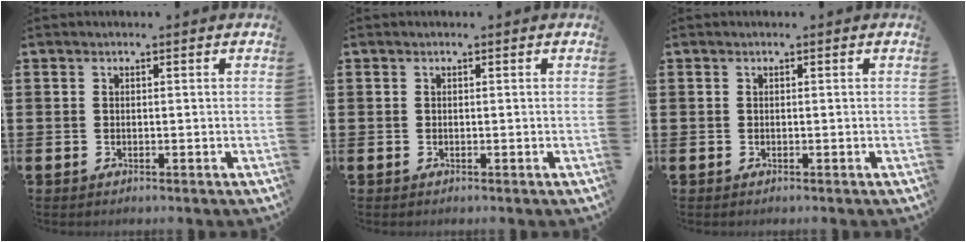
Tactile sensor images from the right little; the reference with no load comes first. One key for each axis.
{"total": 0.0}
{"total": 0.0}